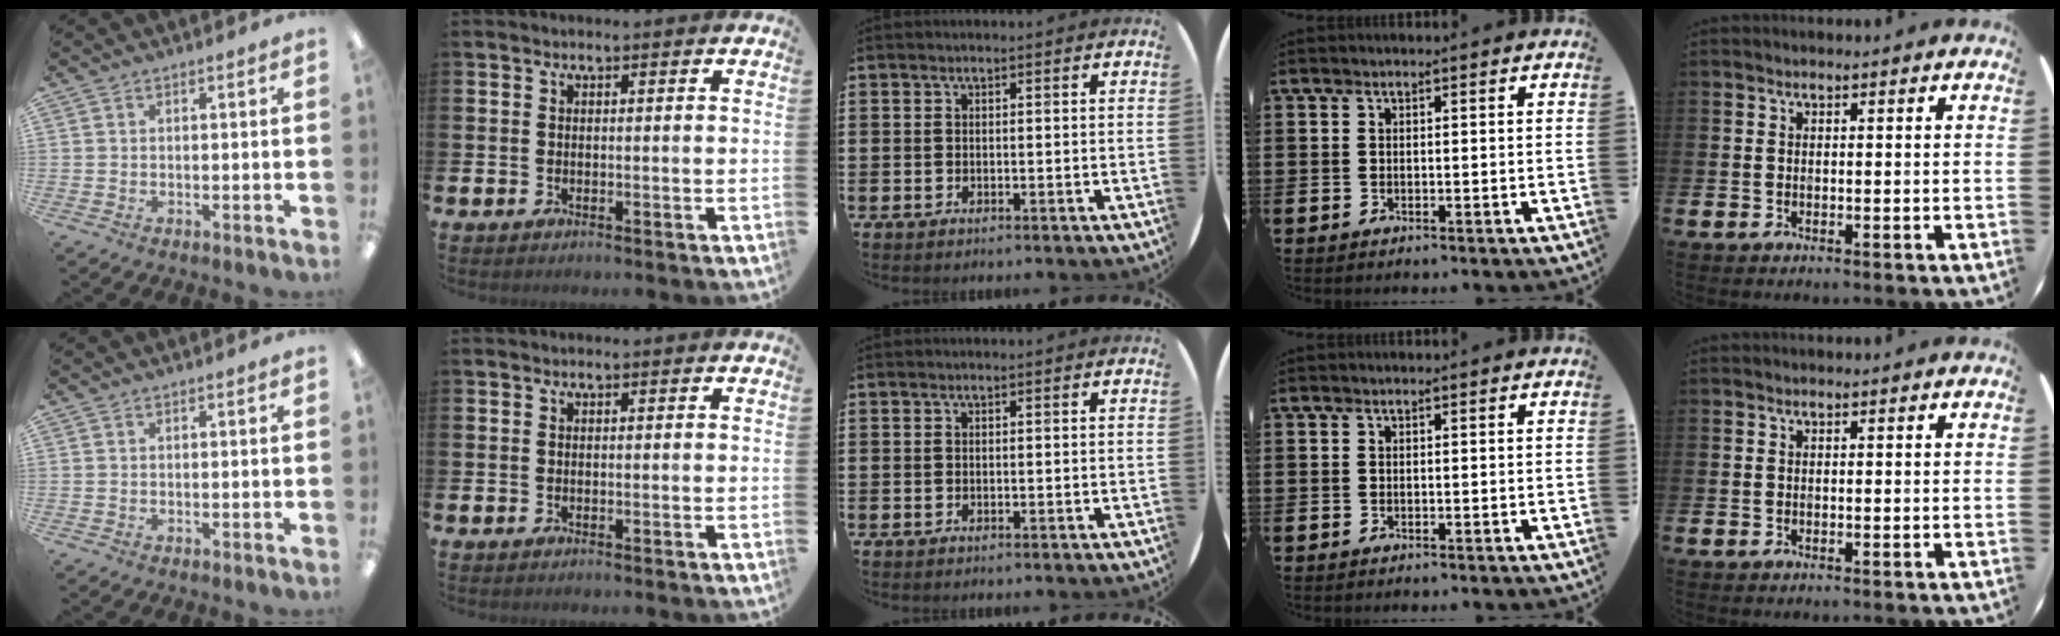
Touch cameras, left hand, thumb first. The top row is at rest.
{}